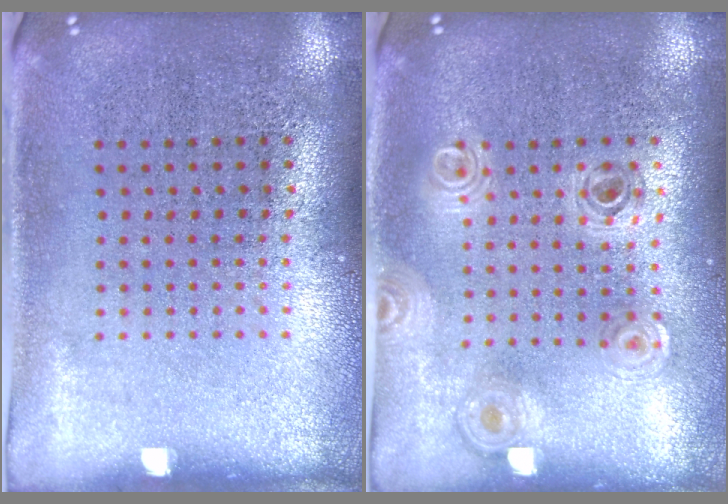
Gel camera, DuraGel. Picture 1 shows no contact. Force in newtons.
{"total": 0.8, "press": 0.8, "slide": 0.2}